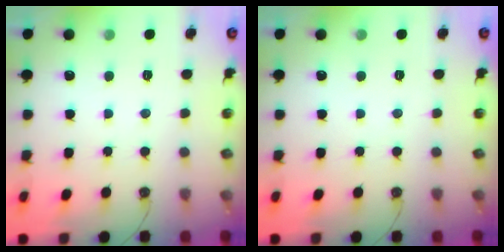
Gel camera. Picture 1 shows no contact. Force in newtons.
{"total": 0.0}